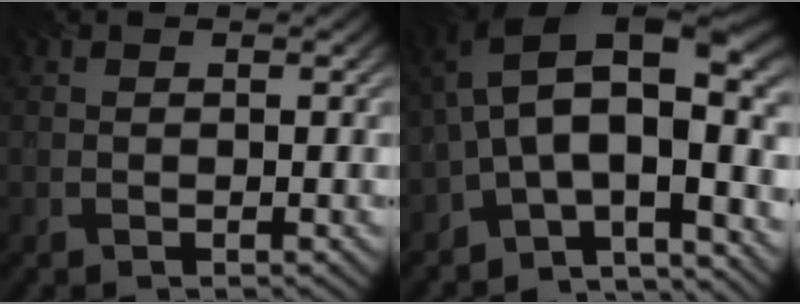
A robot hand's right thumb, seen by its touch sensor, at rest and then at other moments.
{"total": 15.5, "force": [-3.4, 7.9, 12.9], "torque": [-0.208, 0.009, -0.056]}